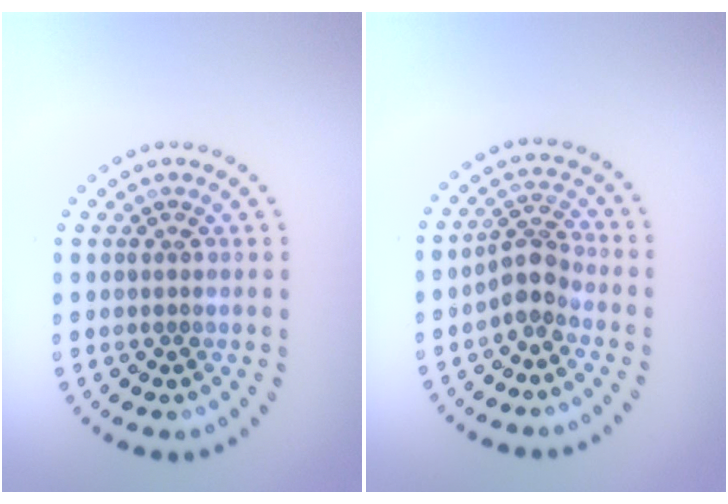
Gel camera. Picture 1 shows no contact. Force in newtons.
{"total": 2.8, "press": 2.2, "slide": 1.7}